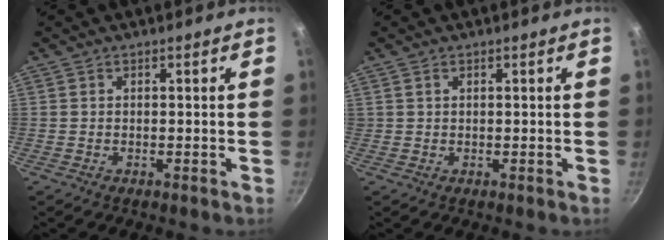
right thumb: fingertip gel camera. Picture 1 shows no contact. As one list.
[{"total": 0.8, "force": [0.4, 0.5, 0.4], "torque": [-0.006, 0.003, 0.008]}]